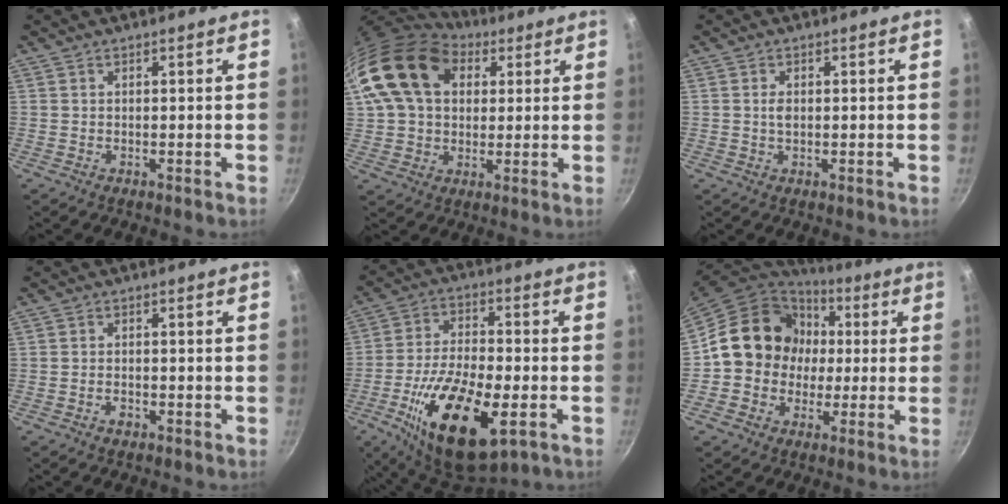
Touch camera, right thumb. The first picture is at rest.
{"total": 20.4, "force": [6.9, 14.2, 12.9], "torque": [-0.230, 0.013, 0.116]}
{"total": 1.4, "force": [0.1, 0.9, 1.1], "torque": [-0.019, 0.001, 0.000]}
{"total": 1.8, "force": [-1.0, 1.0, 1.1], "torque": [-0.020, 0.010, -0.018]}
{"total": 22.2, "force": [-7.8, 9.6, 18.4], "torque": [-0.321, 0.013, -0.130]}
{"total": 15.6, "force": [0.9, 14.1, 6.7], "torque": [-0.073, 0.029, 0.003]}